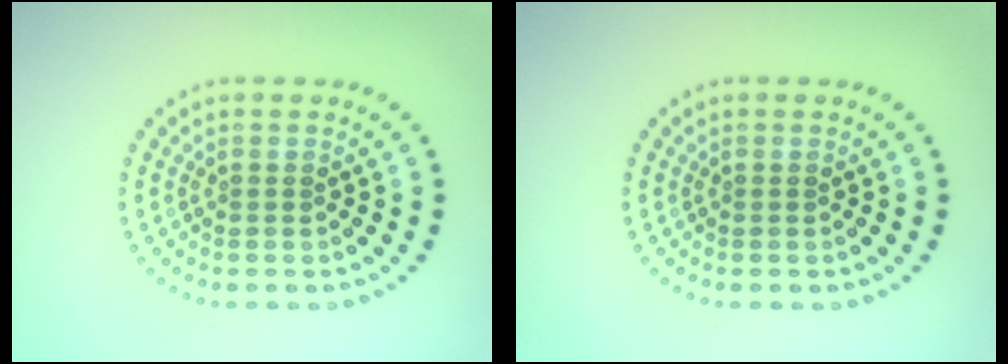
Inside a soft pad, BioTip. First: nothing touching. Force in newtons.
{"total": 0.0}